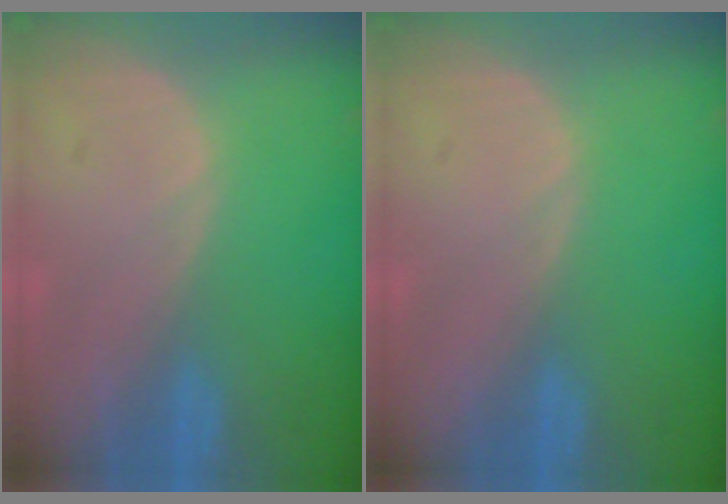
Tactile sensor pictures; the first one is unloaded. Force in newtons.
{"total": 0.0}